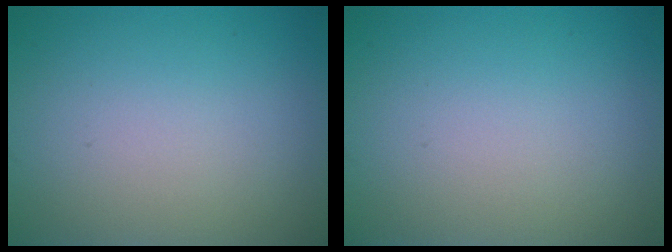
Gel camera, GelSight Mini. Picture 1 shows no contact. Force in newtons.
{"total": 0.0}